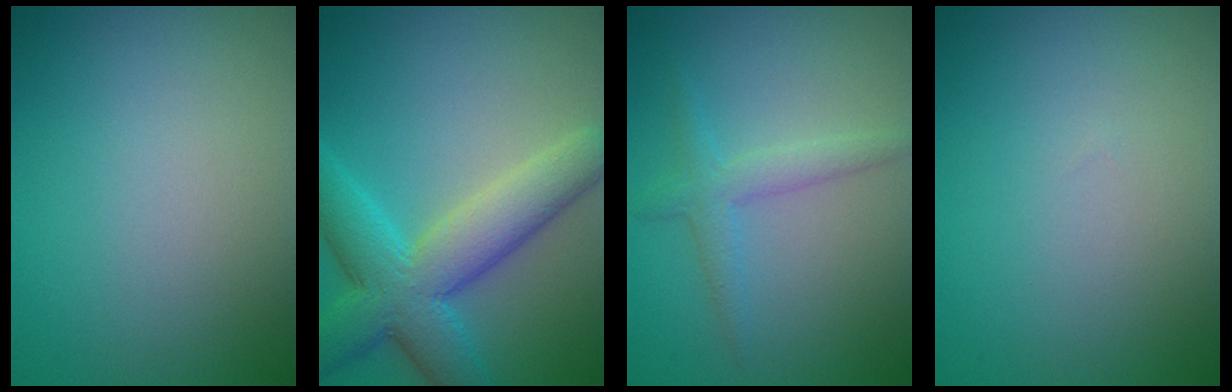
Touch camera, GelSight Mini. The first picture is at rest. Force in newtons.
{"total": 7.9, "press": 7.9, "slide": 0.0}
{"total": 2.2, "press": 2.2, "slide": 0.1}
{"total": 0.0}